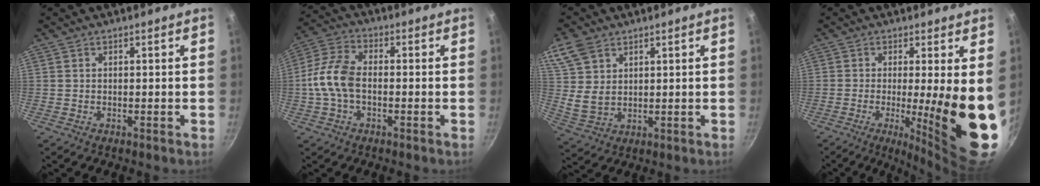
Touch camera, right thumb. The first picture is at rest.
{"total": 9.5, "force": [-1.2, 5.7, 7.5], "torque": [-0.149, 0.032, -0.036]}
{"total": 8.6, "force": [4.7, 5.8, 4.3], "torque": [-0.065, -0.019, 0.102]}
{"total": 14.4, "force": [-1.2, 2.3, 14.2], "torque": [-0.184, -0.029, -0.009]}